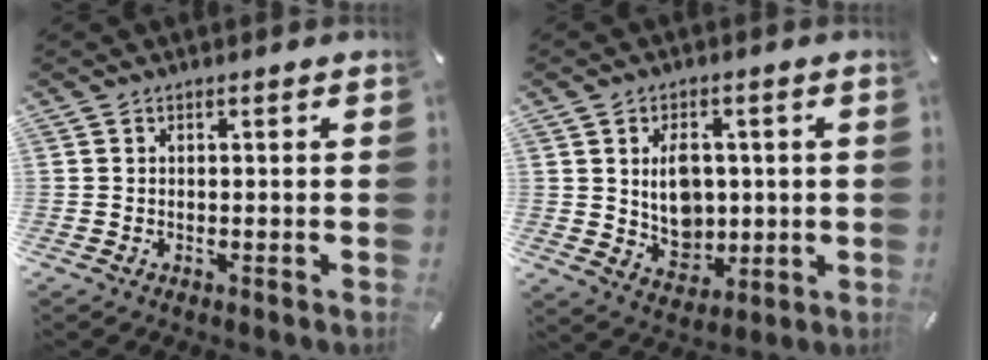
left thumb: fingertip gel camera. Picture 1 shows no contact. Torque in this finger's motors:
{"motor_torque": [0.33, 1.16, 0.46, -0.26, 0.23]}